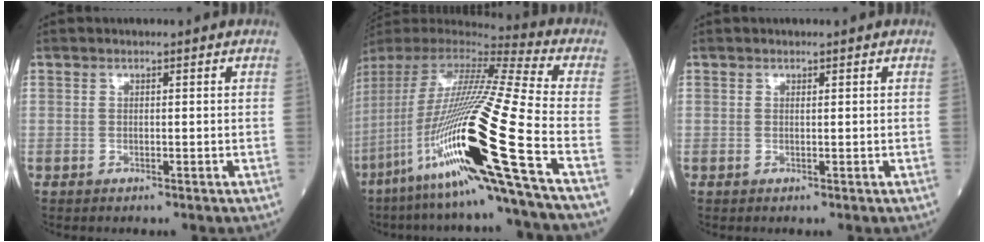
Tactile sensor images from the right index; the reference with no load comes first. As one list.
[{"total": 28.5, "force": [-11.1, -0.5, 26.2], "torque": [-0.500, -0.050, -0.209]}, {"total": 0.0}]